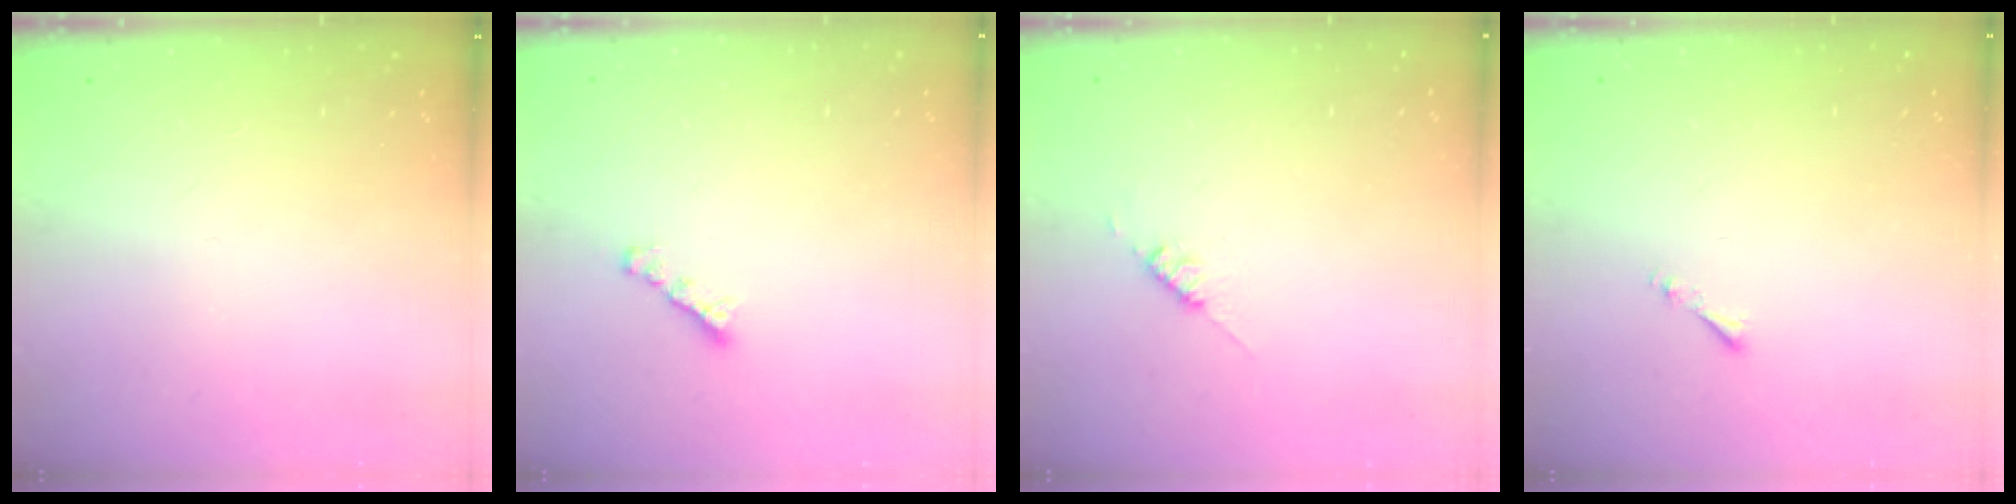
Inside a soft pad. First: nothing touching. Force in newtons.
{"total": 3.0, "press": 3.0, "slide": 0.1}
{"total": 2.6, "press": 2.6, "slide": 0.3}
{"total": 0.8, "press": 0.7, "slide": 0.3}